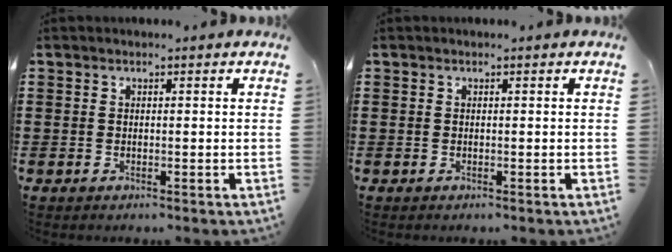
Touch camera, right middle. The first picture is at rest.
{"total": 0.0}